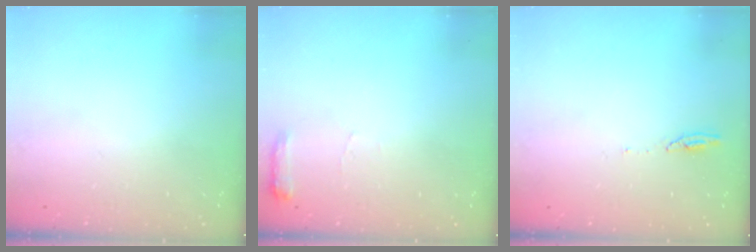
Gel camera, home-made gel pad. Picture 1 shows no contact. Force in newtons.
{"total": 5.6, "press": 5.6, "slide": 0.7}
{"total": 3.5, "press": 3.5, "slide": 0.3}